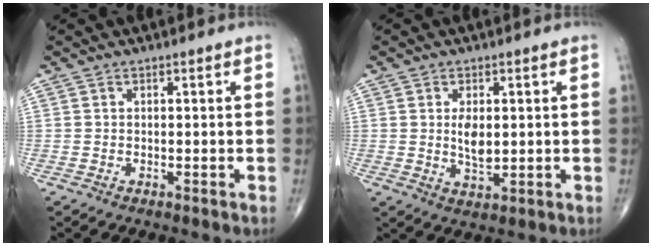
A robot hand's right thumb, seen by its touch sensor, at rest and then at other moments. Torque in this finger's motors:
{"motor_torque": [0.43, 1.75, 0.79, -0.08, 0.04]}